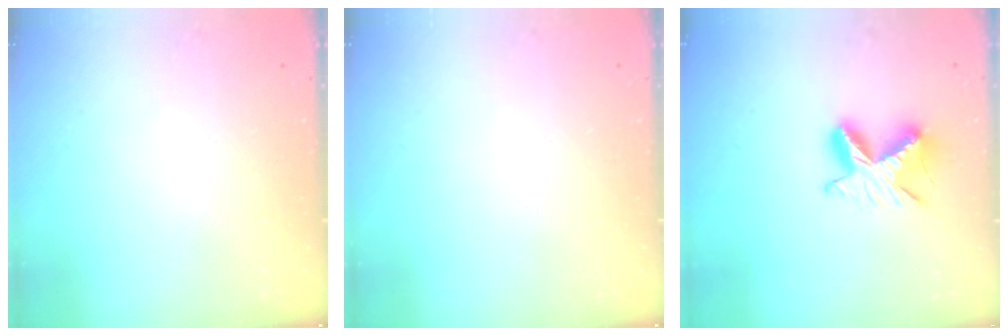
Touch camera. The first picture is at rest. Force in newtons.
{"total": 0.0}
{"total": 9.7, "press": 9.7, "slide": 0.6}